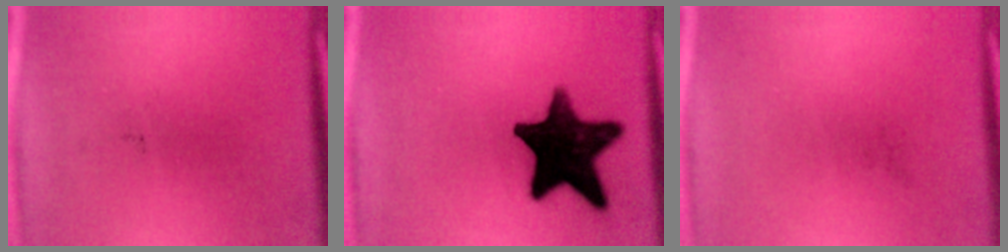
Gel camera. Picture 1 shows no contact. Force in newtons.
{"total": 16.2}
{"total": 0.0}